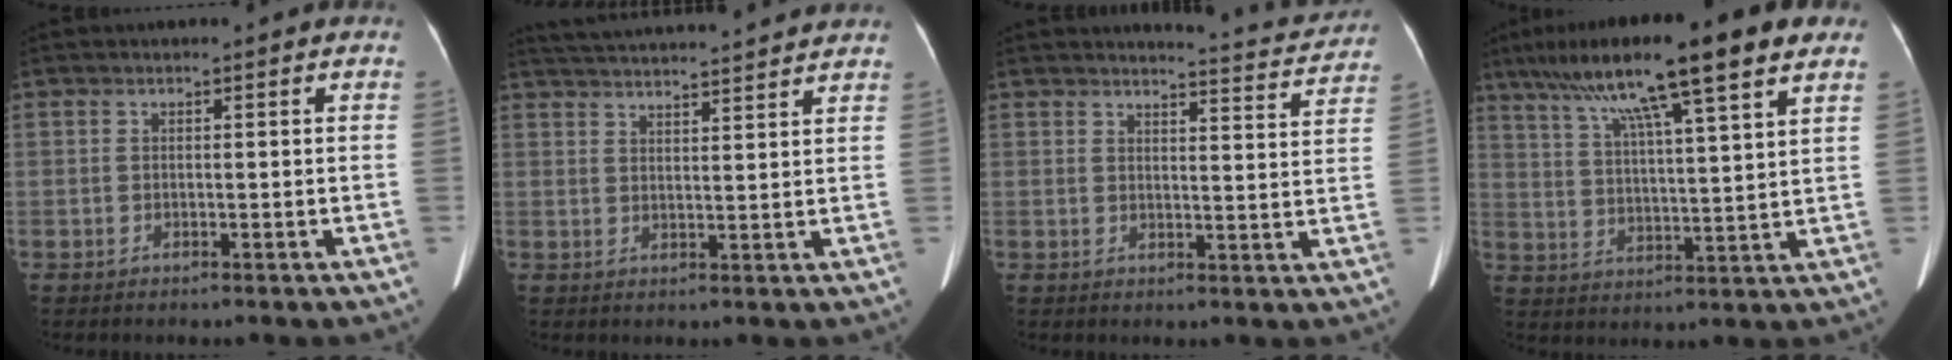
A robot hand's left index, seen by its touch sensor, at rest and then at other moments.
{"total": 16.3, "force": [15.4, 0.5, 5.3], "torque": [-0.100, 0.023, 0.215]}
{"total": 7.9, "force": [7.9, 0.0, 0.5], "torque": [-0.013, -0.025, 0.083]}
{"total": 18.0, "force": [11.7, 1.0, 13.6], "torque": [-0.229, 0.041, 0.178]}